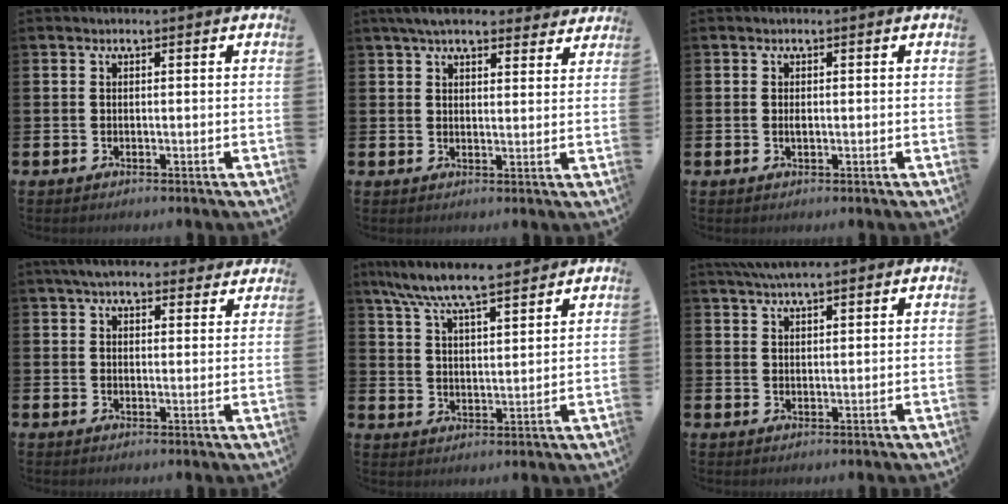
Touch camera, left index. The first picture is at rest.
{"total": 6.0, "force": [5.4, 1.6, 1.9], "torque": [-0.047, -0.017, 0.100]}
{"total": 0.7, "force": [0.1, 0.2, 0.6], "torque": [-0.007, -0.003, 0.000]}
{"total": 5.4, "force": [4.8, 1.6, 1.8], "torque": [-0.033, -0.016, 0.087]}
{"total": 7.7, "force": [7.2, 0.8, 2.6], "torque": [-0.077, -0.037, 0.127]}
{"total": 4.8, "force": [4.3, 0.8, 1.9], "torque": [-0.040, -0.009, 0.078]}